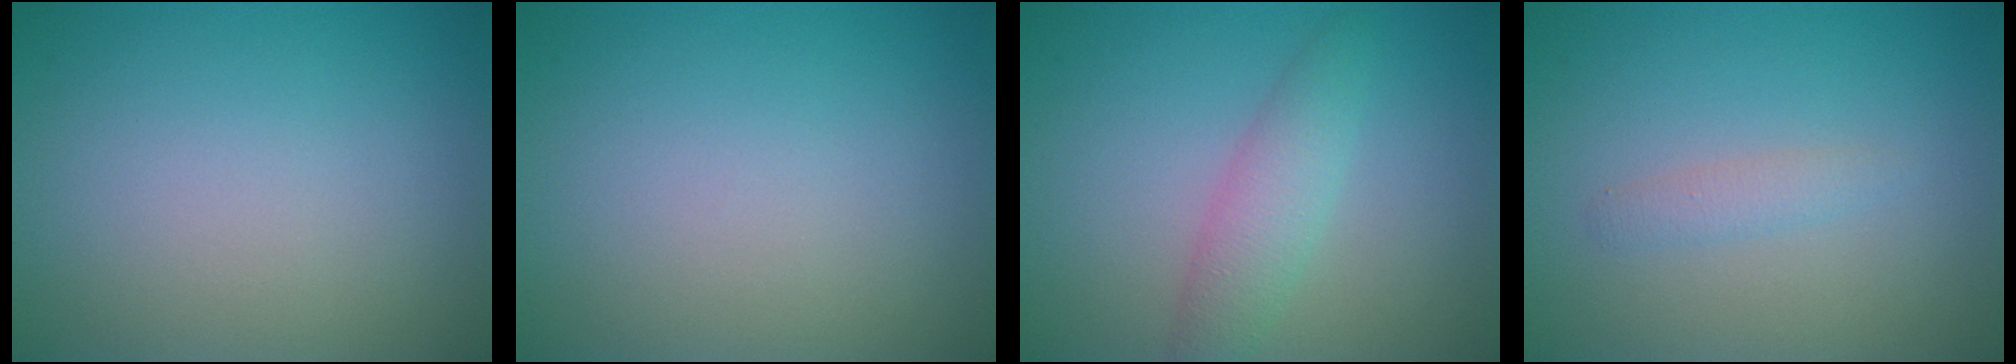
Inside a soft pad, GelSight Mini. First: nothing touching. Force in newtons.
{"total": 0.0}
{"total": 2.9, "press": 2.9, "slide": 0.0}
{"total": 1.1, "press": 1.1, "slide": 0.0}